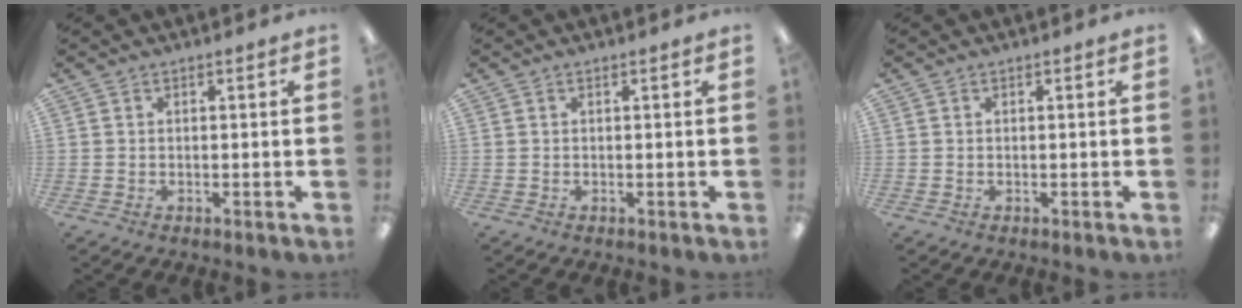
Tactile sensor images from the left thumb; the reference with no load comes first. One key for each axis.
{"total": 0.0}
{"total": 0.0}